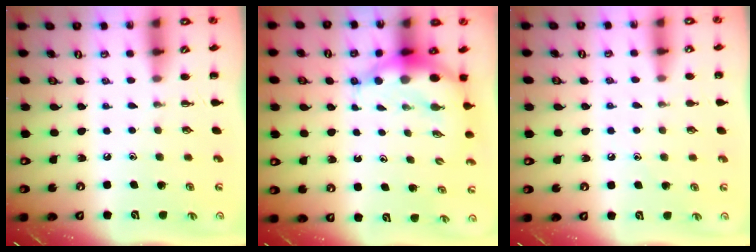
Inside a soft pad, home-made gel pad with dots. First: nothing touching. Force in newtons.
{"total": 8.0, "press": 7.7, "slide": 2.0}
{"total": 5.4, "press": 5.2, "slide": 1.7}